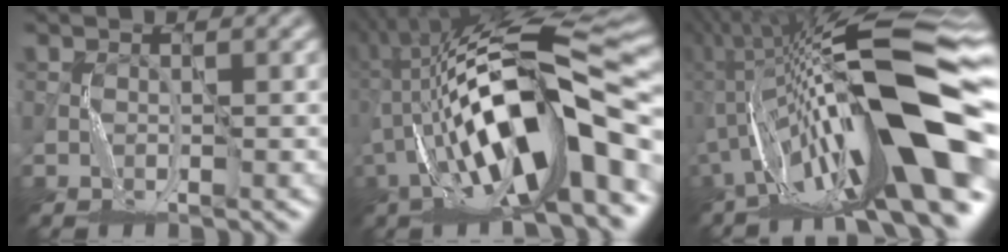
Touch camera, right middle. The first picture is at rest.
{"total": 14.7, "force": [-2.3, 4.5, 13.9], "torque": [-0.243, 0.033, -0.040]}
{"total": 18.7, "force": [-2.6, 4.6, 18.0], "torque": [-0.301, 0.029, -0.057]}